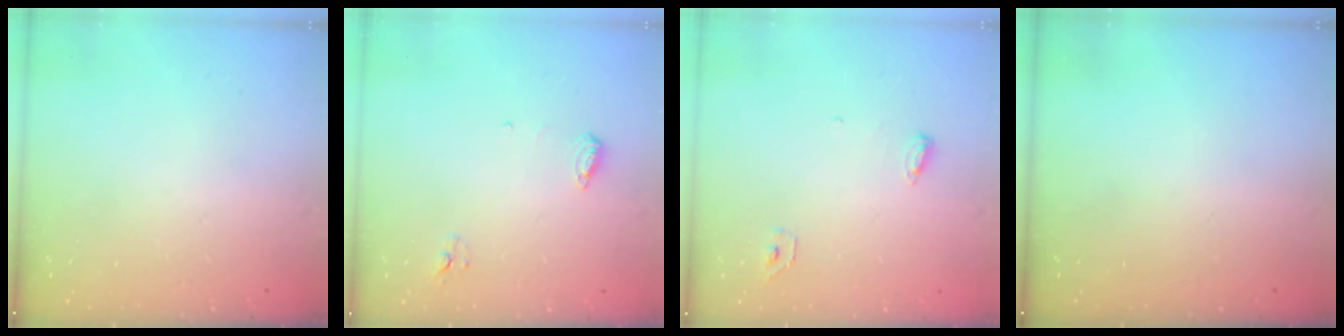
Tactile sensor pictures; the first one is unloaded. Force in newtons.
{"total": 5.3, "press": 5.1, "slide": 1.3}
{"total": 5.1, "press": 4.9, "slide": 1.4}
{"total": 0.0}